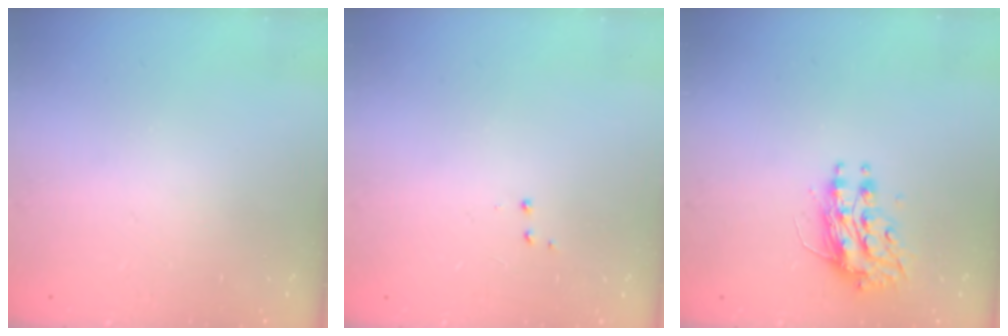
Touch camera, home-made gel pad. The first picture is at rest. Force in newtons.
{"total": 2.8, "press": 2.7, "slide": 0.5}
{"total": 10.2, "press": 10.2, "slide": 0.7}